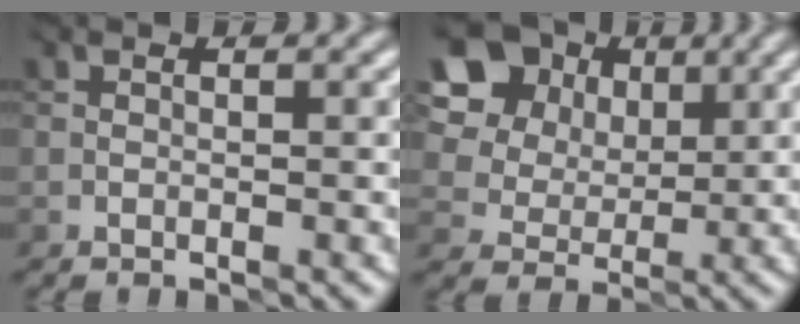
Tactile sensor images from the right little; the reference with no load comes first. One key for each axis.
{"total": 12.8, "fx": 6.0, "fy": 10.3, "fz": 4.6, "tx": -0.130, "ty": 0.015, "tz": 0.124}